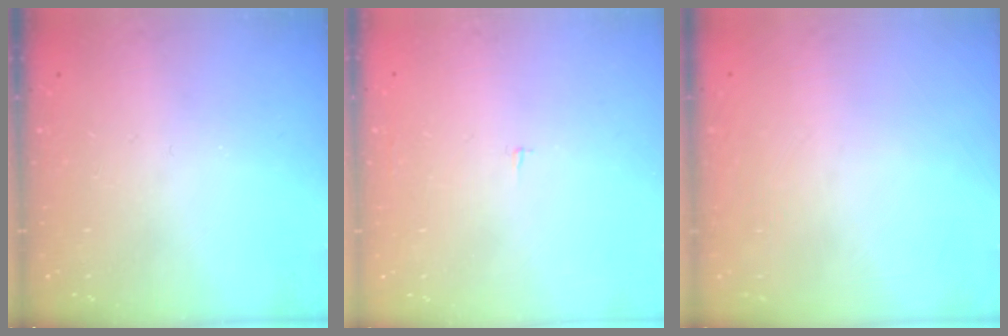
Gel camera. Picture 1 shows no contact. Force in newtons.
{"total": 1.2, "press": 1.2, "slide": 0.1}
{"total": 1.6, "press": 1.6, "slide": 0.1}